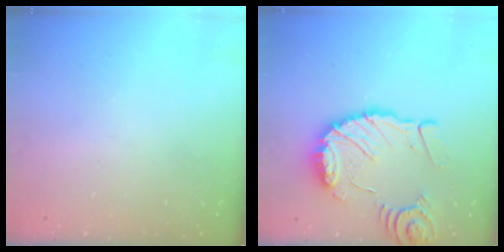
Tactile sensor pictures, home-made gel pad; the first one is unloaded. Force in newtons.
{"total": 14.0, "press": 13.9, "slide": 1.3}